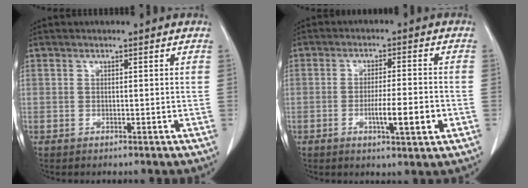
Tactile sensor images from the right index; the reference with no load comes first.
{"total": 6.7, "force": [-2.0, 0.5, 6.3], "torque": [-0.104, -0.008, -0.030]}